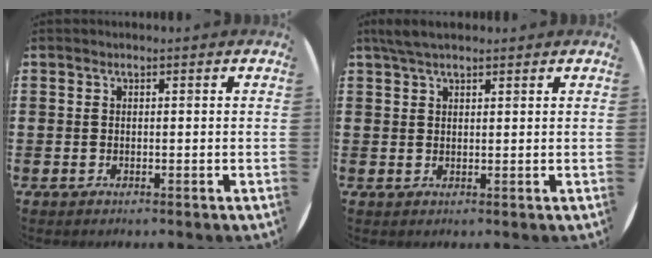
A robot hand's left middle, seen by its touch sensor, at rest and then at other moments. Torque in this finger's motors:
{"motor_torque": [0.24, -0.36, -0.07, -0.06]}